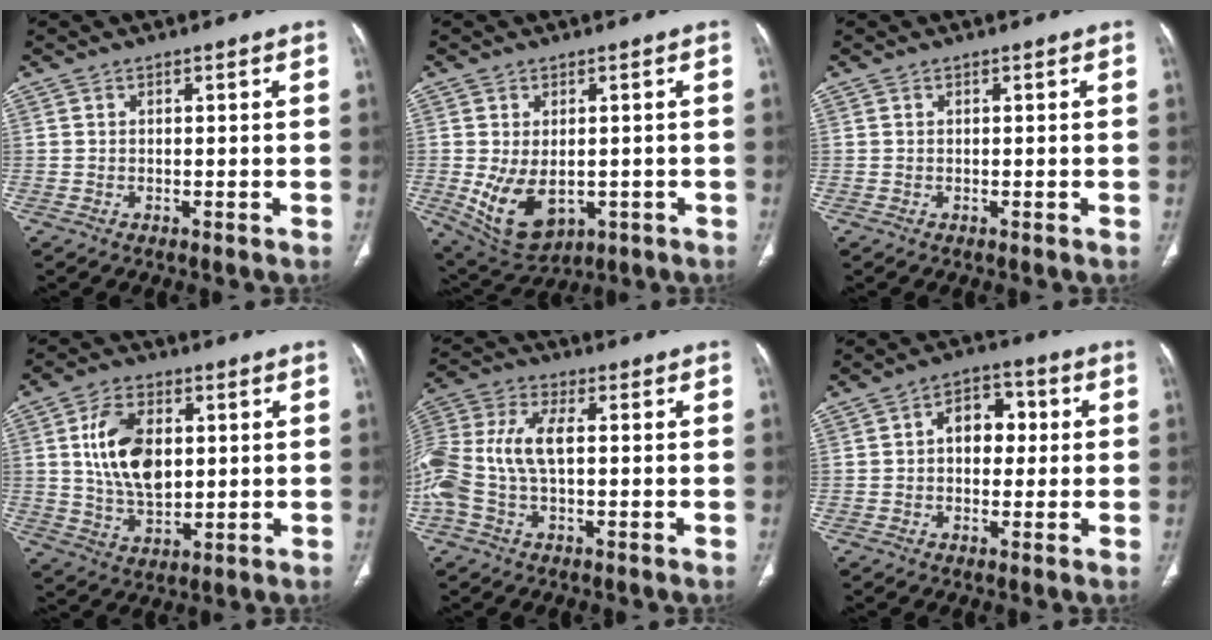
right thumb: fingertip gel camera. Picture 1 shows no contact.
{"total": 10.1, "force": [-1.9, 6.4, 7.6], "torque": [-0.124, -0.010, -0.005]}
{"total": 0.0}
{"total": 12.5, "force": [2.2, 7.7, 9.6], "torque": [-0.156, -0.007, 0.045]}
{"total": 14.3, "force": [-0.3, 7.2, 12.3], "torque": [-0.296, 0.027, -0.005]}
{"total": 8.0, "force": [0.8, 5.6, 5.6], "torque": [-0.047, 0.022, 0.006]}